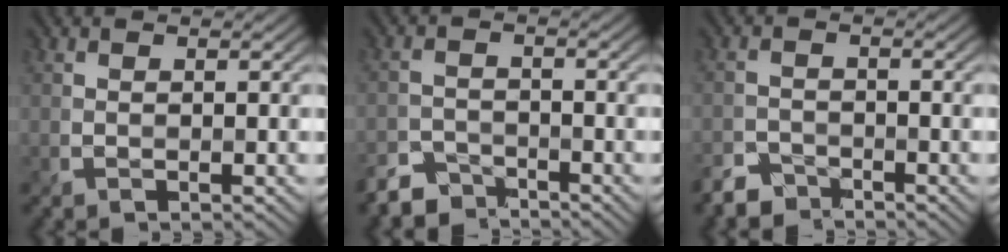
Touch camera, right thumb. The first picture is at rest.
{"total": 4.0, "force": [-3.8, 1.3, 0.4], "torque": [-0.004, -0.004, -0.078]}
{"total": 3.1, "force": [-2.9, 0.9, 0.1], "torque": [0.001, -0.003, -0.063]}